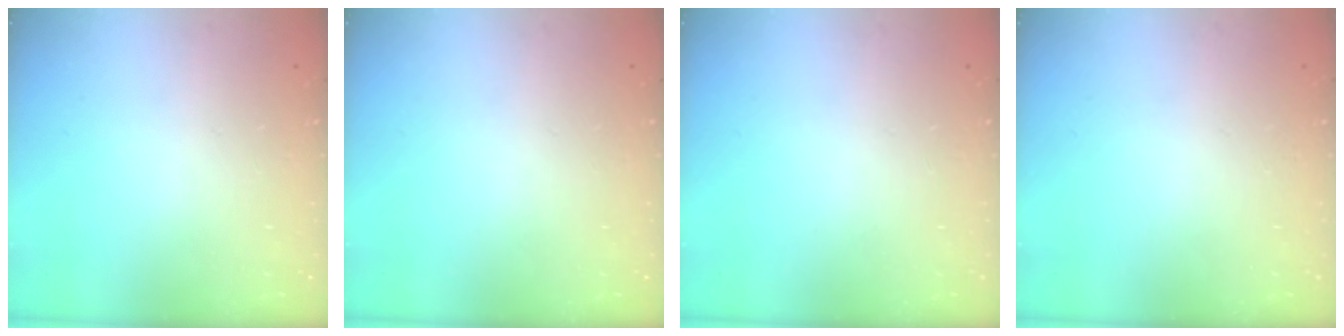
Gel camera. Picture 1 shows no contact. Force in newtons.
{"total": 0.0}
{"total": 0.0}
{"total": 0.0}